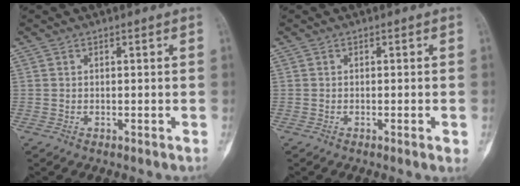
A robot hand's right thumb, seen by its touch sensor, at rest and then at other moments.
{"total": 1.6, "force": [-0.5, 0.1, 1.5], "torque": [-0.023, -0.004, -0.006]}